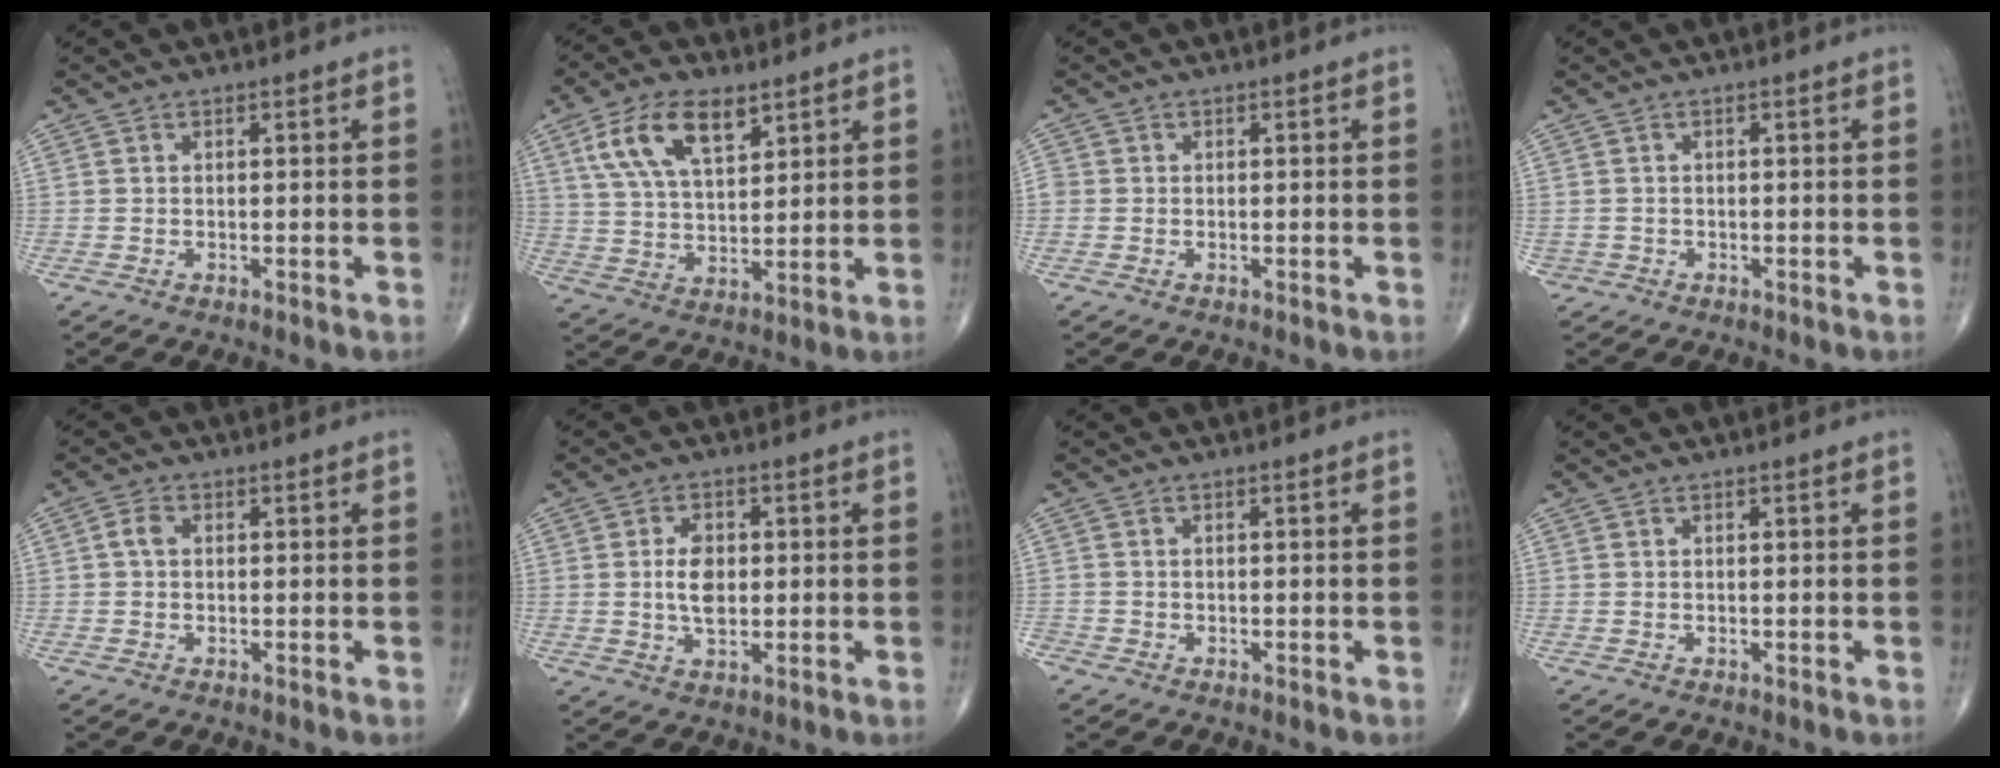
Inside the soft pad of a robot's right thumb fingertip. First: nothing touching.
{"total": 12.4, "force": [6.3, 6.0, 8.9], "torque": [-0.155, -0.015, 0.123]}
{"total": 1.3, "force": [-0.1, 1.2, 0.4], "torque": [0.002, 0.003, -0.002]}
{"total": 1.0, "force": [-0.4, 0.9, -0.1], "torque": [0.003, 0.005, -0.009]}
{"total": 2.2, "force": [0.2, 1.5, 1.5], "torque": [-0.028, 0.007, 0.000]}
{"total": 5.8, "force": [0.3, 3.6, 4.5], "torque": [-0.073, -0.003, 0.005]}
{"total": 1.3, "force": [-0.8, 1.0, 0.2], "torque": [-0.002, 0.003, -0.020]}
{"total": 0.0}